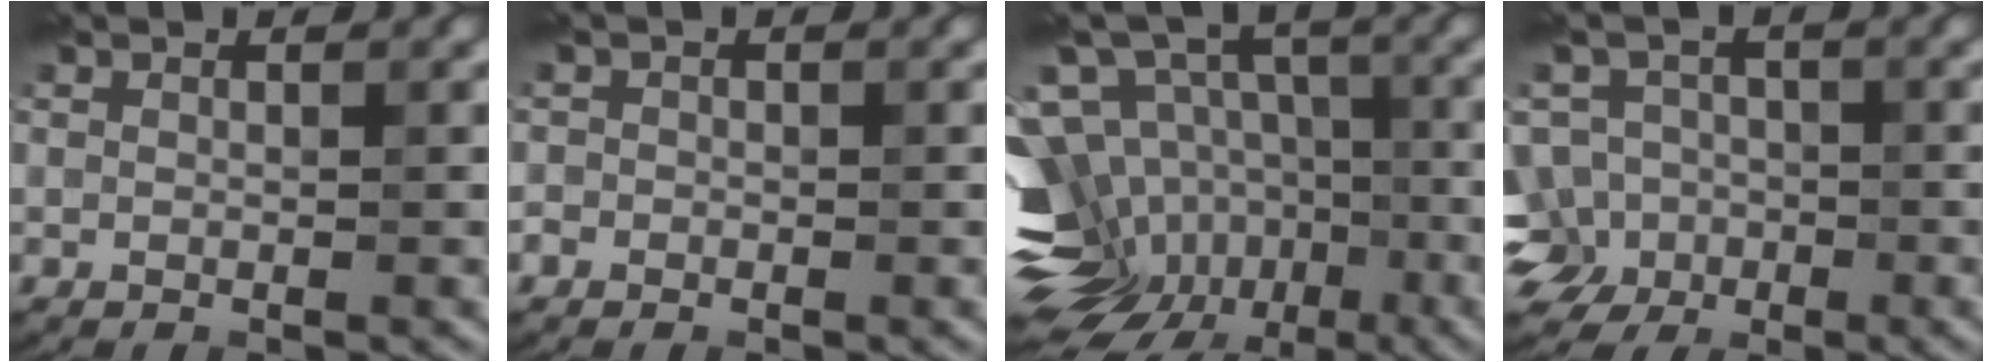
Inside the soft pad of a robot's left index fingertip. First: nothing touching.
{"total": 1.2, "force": [-0.6, 1.0, -0.1], "torque": [0.011, -0.002, -0.011]}
{"total": 12.8, "force": [-5.3, 9.3, 7.2], "torque": [-0.142, 0.004, -0.060]}
{"total": 7.8, "force": [-3.3, 6.6, 2.5], "torque": [-0.033, 0.003, -0.080]}